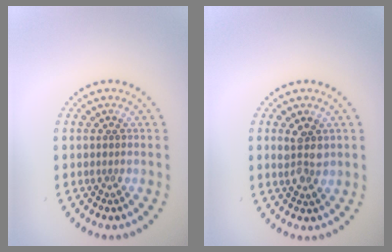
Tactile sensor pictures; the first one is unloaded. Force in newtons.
{"total": 2.6, "press": 2.5, "slide": 0.8}